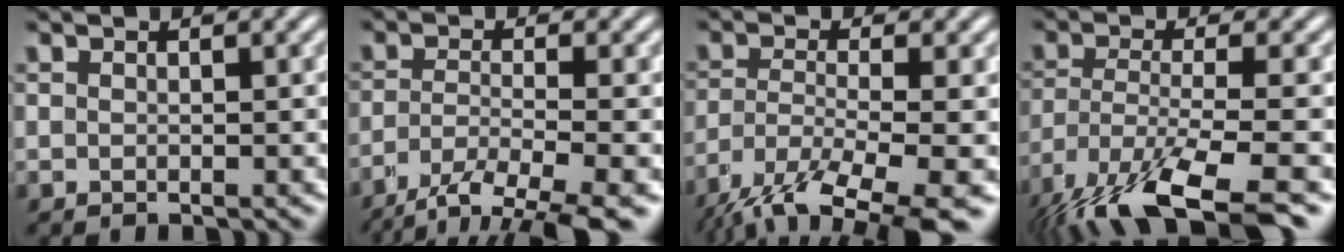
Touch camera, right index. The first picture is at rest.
{"total": 6.7, "force": [-3.7, 3.0, 4.8], "torque": [-0.089, -0.029, -0.045]}
{"total": 8.3, "force": [-4.2, 4.0, 6.0], "torque": [-0.131, -0.051, -0.046]}
{"total": 8.9, "force": [-5.1, 4.0, 6.0], "torque": [-0.141, -0.058, -0.054]}